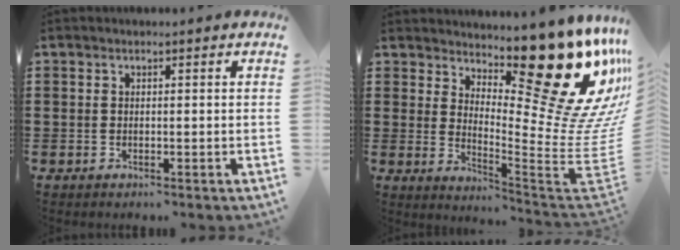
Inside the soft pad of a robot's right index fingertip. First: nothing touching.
{"total": 20.6, "force": [12.6, 6.5, 14.9], "torque": [-0.189, -0.108, 0.207]}